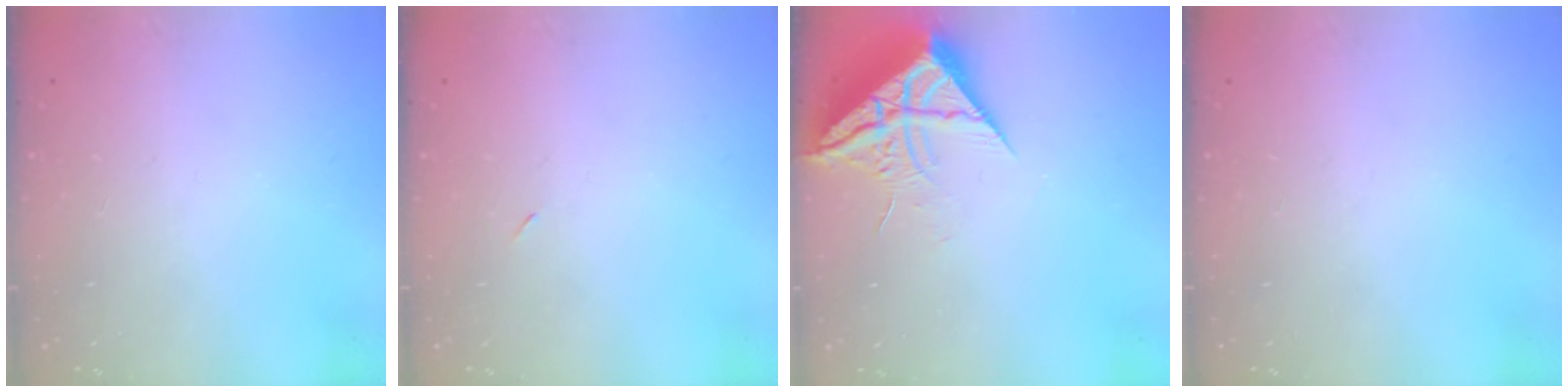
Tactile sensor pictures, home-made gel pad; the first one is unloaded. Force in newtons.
{"total": 2.3, "press": 2.0, "slide": 1.2}
{"total": 10.4, "press": 10.4, "slide": 0.8}
{"total": 0.0}